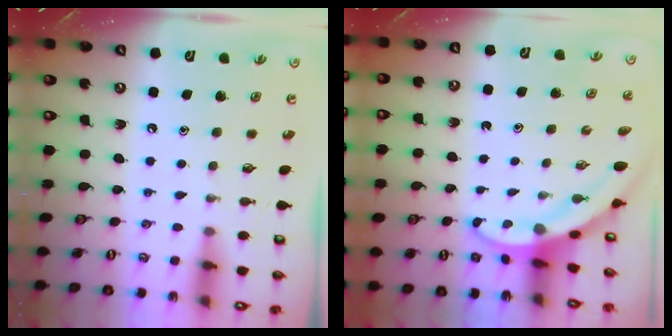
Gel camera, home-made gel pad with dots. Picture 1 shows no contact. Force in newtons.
{"total": 3.6, "press": 3.6, "slide": 0.1}